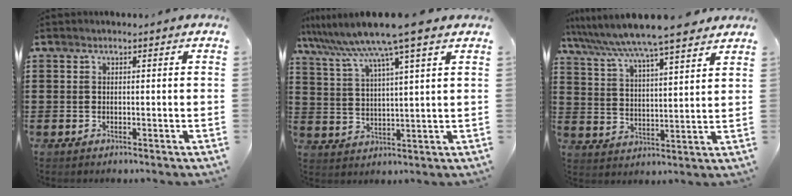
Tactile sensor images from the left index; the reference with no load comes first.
{"total": 8.8, "force": [6.8, -0.8, 5.4], "torque": [-0.128, -0.036, 0.111]}
{"total": 7.0, "force": [6.3, -0.4, 3.1], "torque": [-0.086, -0.035, 0.103]}